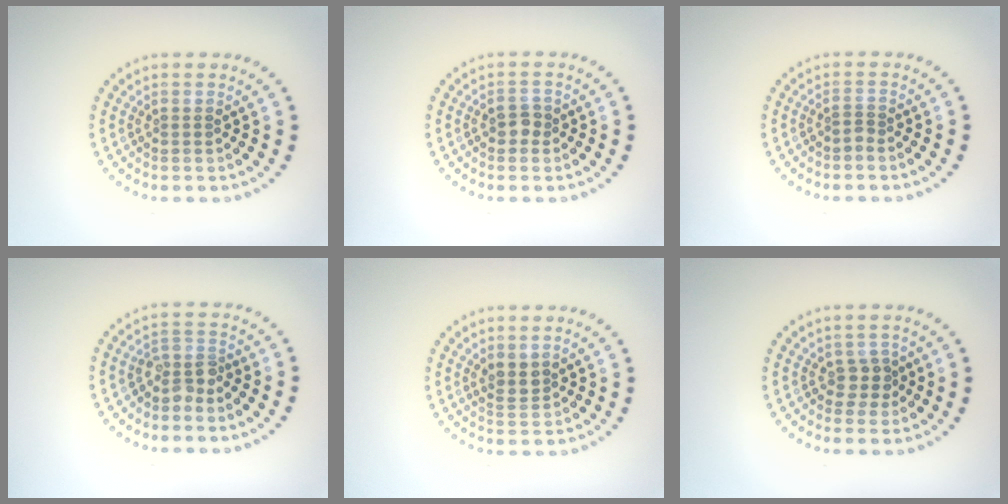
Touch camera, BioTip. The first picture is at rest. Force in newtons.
{"total": 1.6, "press": 1.6, "slide": 0.5}
{"total": 0.8, "press": 0.4, "slide": 0.7}
{"total": 1.9, "press": 1.6, "slide": 0.9}
{"total": 1.8, "press": 1.5, "slide": 0.9}
{"total": 1.6, "press": 1.3, "slide": 0.9}